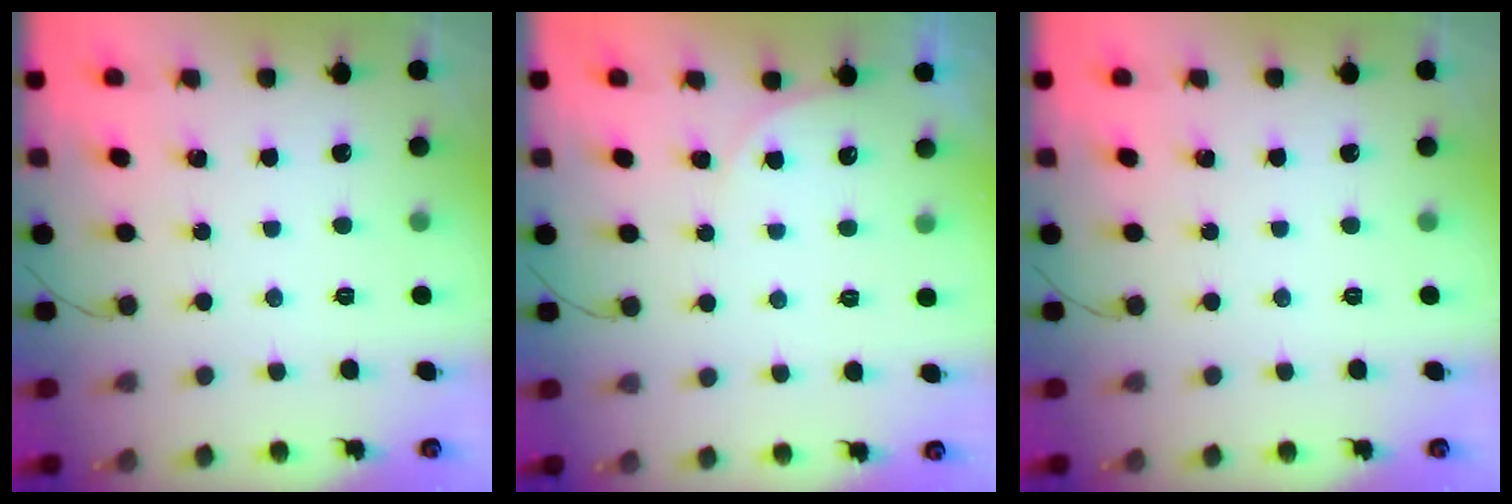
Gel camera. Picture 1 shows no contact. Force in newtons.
{"total": 3.8, "press": 3.3, "slide": 2.0}
{"total": 0.0}